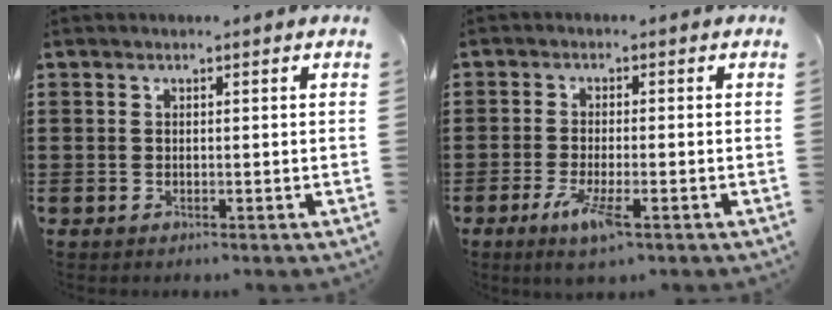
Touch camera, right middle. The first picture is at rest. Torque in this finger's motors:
{"motor_torque": [1.47, -0.53, 0.37, 0.10]}